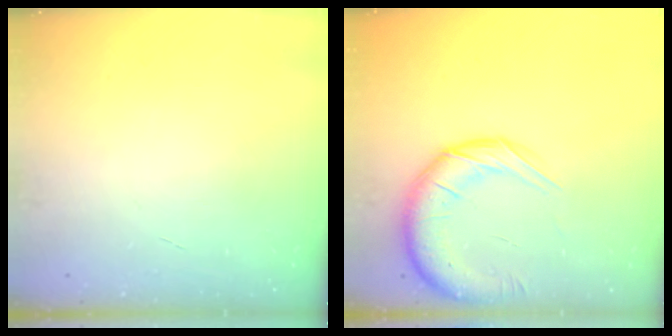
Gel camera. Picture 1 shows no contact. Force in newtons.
{"total": 15.8, "press": 15.3, "slide": 3.9}